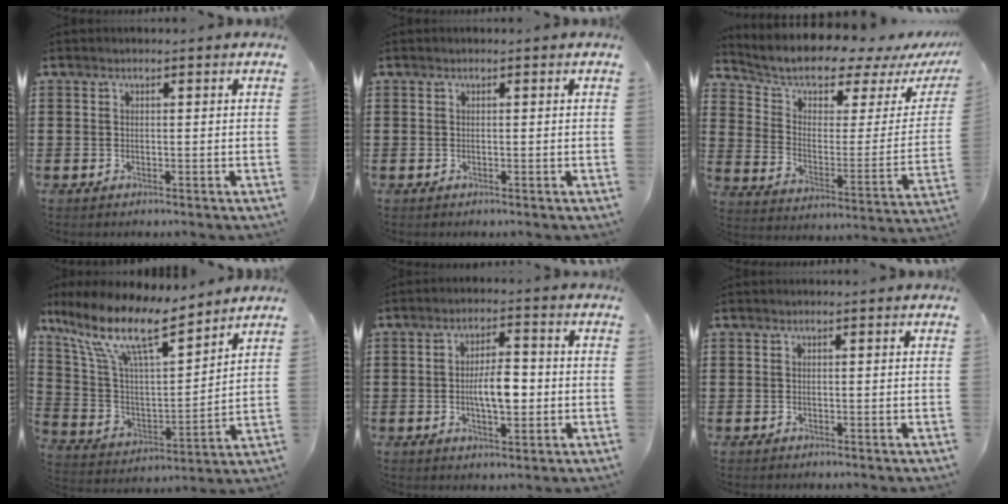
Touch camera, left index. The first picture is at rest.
{"total": 0.0}
{"total": 7.8, "force": [6.9, 2.3, 2.8], "torque": [-0.085, -0.054, 0.116]}
{"total": 13.1, "force": [9.4, 3.1, 8.5], "torque": [-0.204, -0.054, 0.160]}
{"total": 6.2, "force": [-0.7, 2.5, 5.6], "torque": [-0.100, 0.003, -0.018]}
{"total": 0.0}